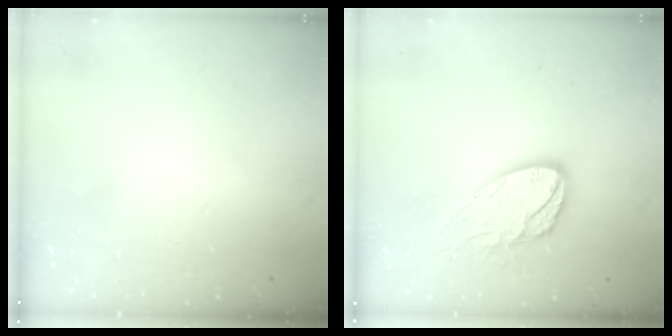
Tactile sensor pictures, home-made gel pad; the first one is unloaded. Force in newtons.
{"total": 12.7, "press": 12.7, "slide": 1.3}